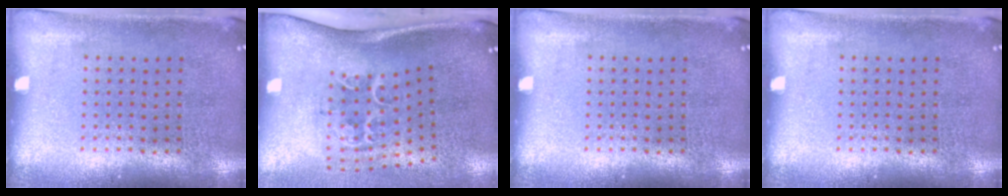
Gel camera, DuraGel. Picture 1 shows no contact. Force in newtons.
{"total": 2.2, "press": 1.3, "slide": 1.8}
{"total": 0.0}
{"total": 0.0}